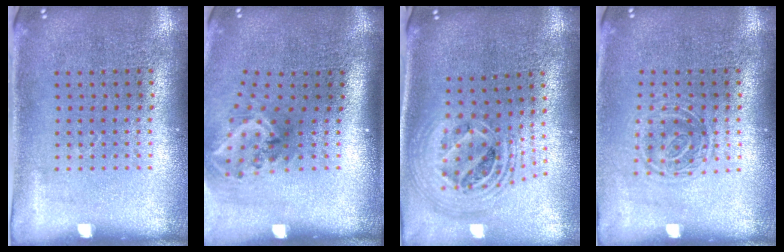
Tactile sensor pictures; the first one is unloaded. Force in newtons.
{"total": 2.1, "press": 1.3, "slide": 1.6}
{"total": 2.4, "press": 1.8, "slide": 1.6}
{"total": 1.2, "press": 1.0, "slide": 0.7}